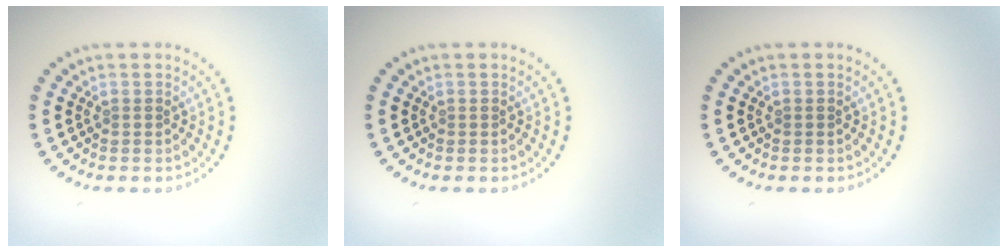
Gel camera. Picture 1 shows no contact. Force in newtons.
{"total": 0.0}
{"total": 0.0}